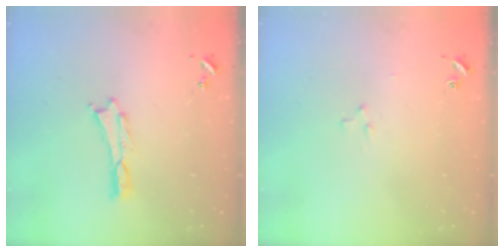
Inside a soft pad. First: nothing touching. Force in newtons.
{"total": 2.2, "press": 2.2, "slide": 0.2}